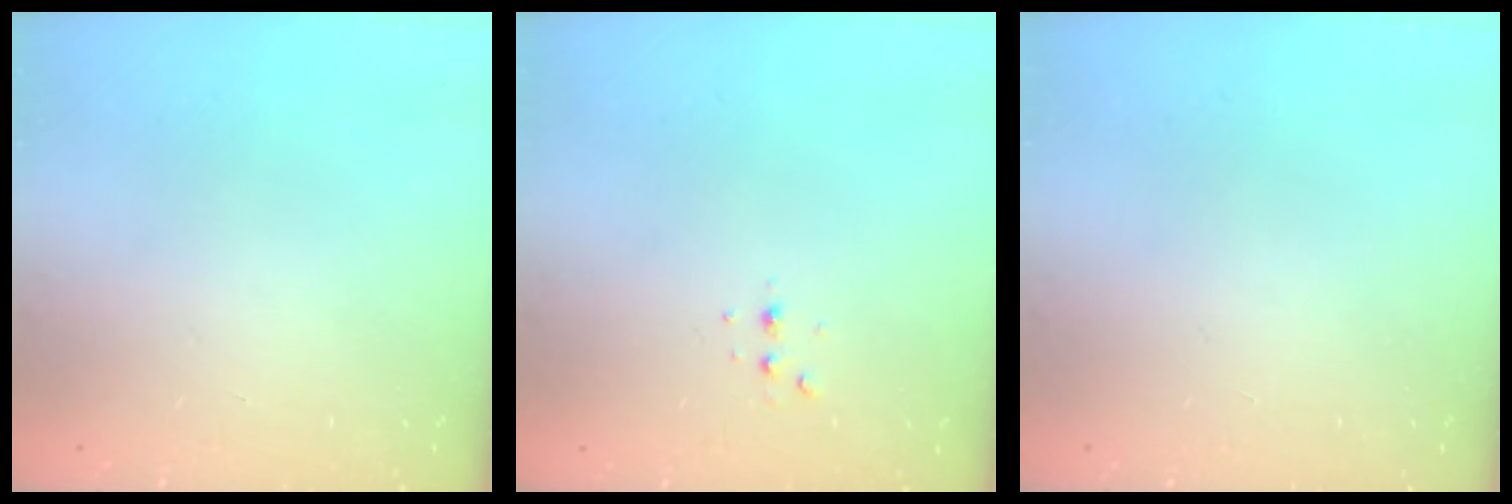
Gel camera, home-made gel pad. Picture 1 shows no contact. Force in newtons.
{"total": 2.8, "press": 2.8, "slide": 0.7}
{"total": 0.0}